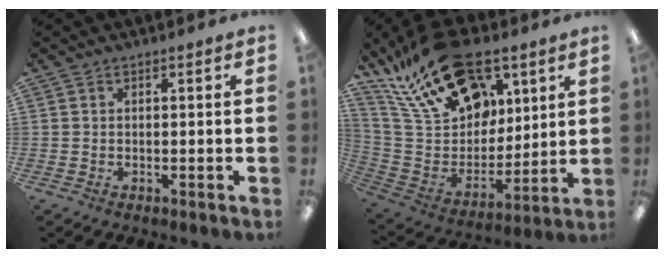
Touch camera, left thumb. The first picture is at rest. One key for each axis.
{"total": 25.8, "fx": 15.6, "fy": 14.9, "fz": 14.1, "tx": -0.261, "ty": -0.078, "tz": 0.282}